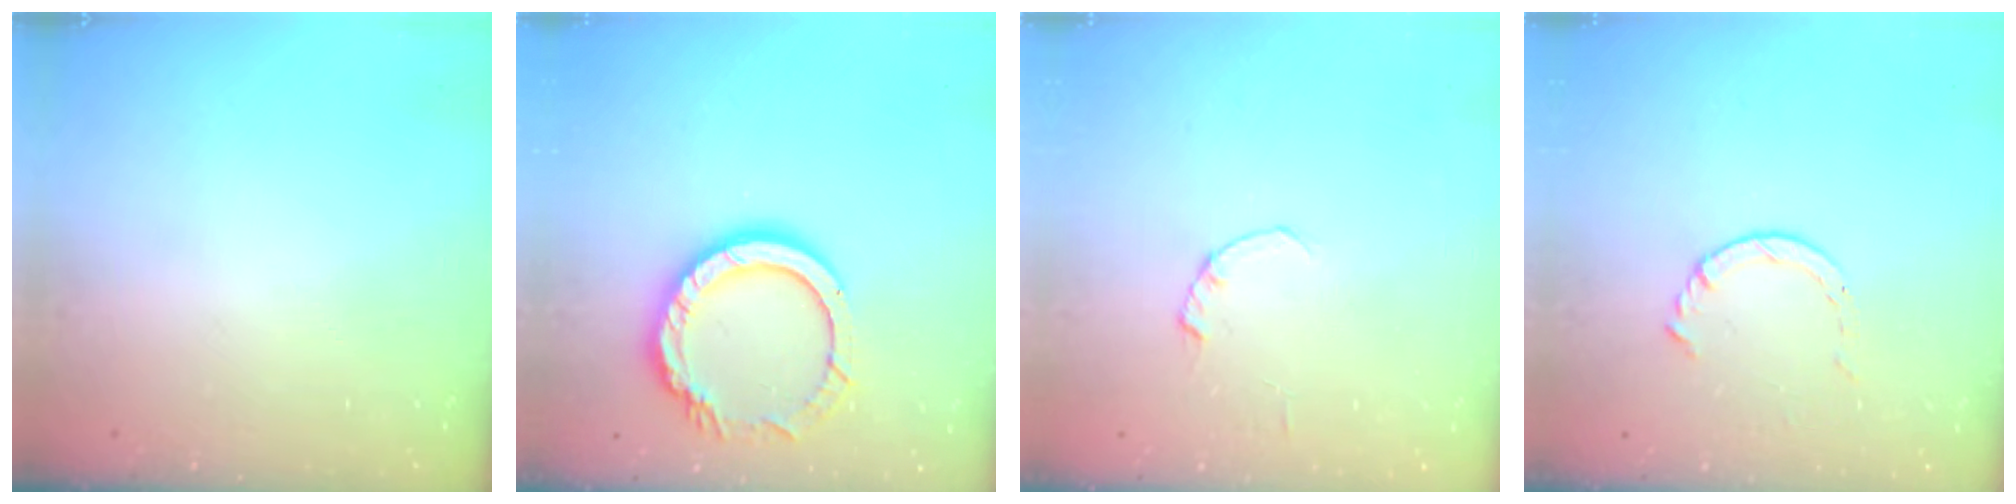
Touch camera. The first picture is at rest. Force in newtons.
{"total": 13.2, "press": 13.1, "slide": 1.1}
{"total": 0.0}
{"total": 3.4, "press": 3.4, "slide": 0.5}